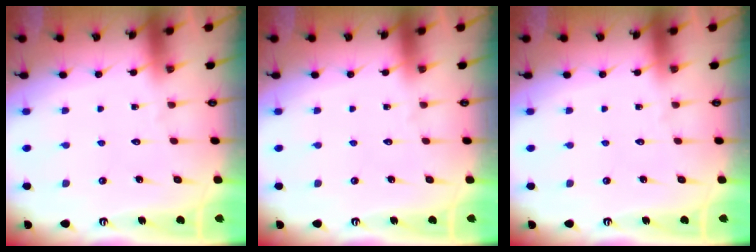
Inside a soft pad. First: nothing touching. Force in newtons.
{"total": 0.0}
{"total": 0.0}